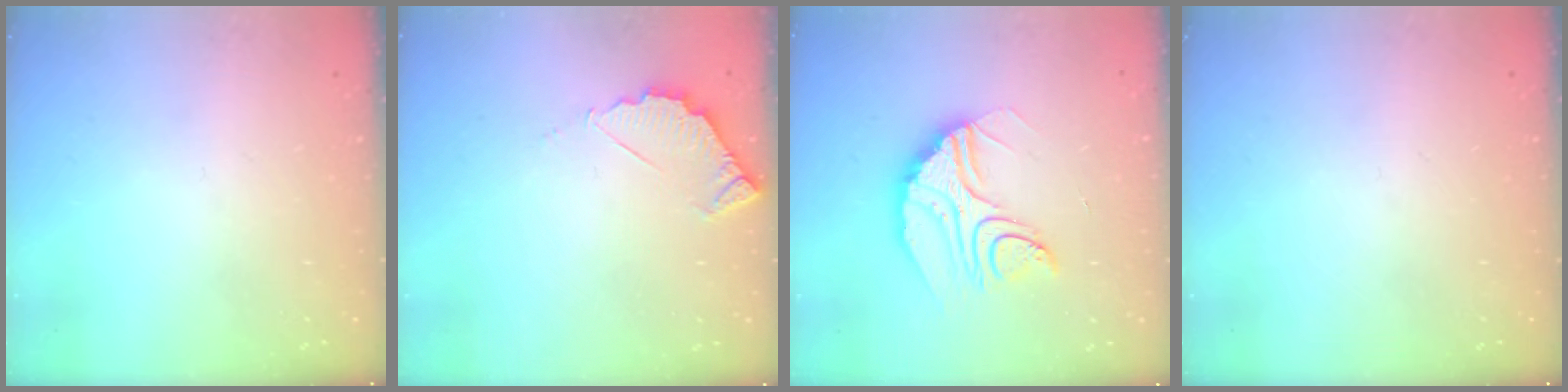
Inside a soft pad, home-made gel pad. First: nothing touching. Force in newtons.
{"total": 3.7, "press": 3.7, "slide": 0.3}
{"total": 16.8, "press": 16.7, "slide": 1.3}
{"total": 0.0}